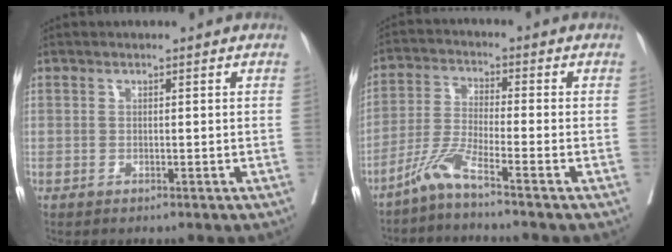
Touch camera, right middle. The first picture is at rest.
{"total": 4.6, "force": [-3.7, -1.0, 2.7], "torque": [-0.062, -0.015, -0.085]}